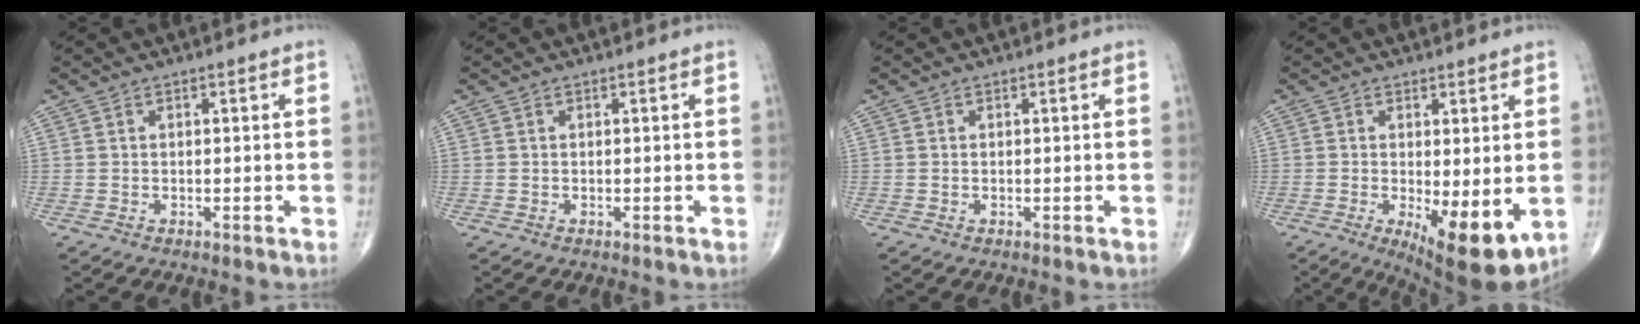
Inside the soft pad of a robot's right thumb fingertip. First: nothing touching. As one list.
[{"total": 0.0}, {"total": 0.0}, {"total": 10.9, "force": [-2.4, 3.6, 10.0], "torque": [-0.139, -0.026, -0.025]}]